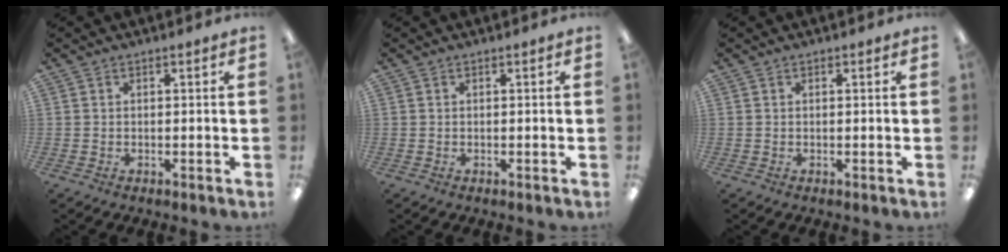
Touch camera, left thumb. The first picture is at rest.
{"total": 0.0}
{"total": 0.0}